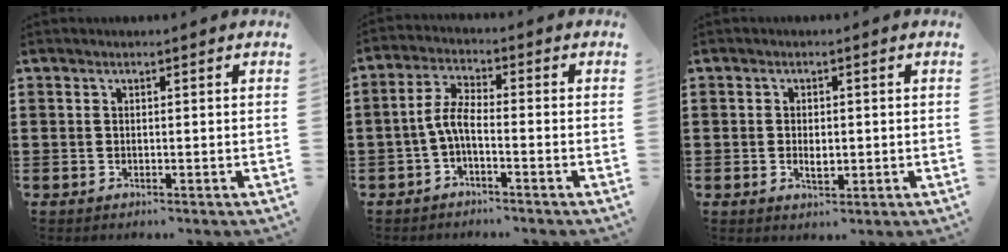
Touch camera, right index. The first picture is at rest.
{"total": 4.4, "force": [-1.6, 1.4, 3.9], "torque": [-0.093, 0.001, -0.038]}
{"total": 2.3, "force": [-0.3, 1.1, 2.0], "torque": [-0.028, -0.001, -0.007]}